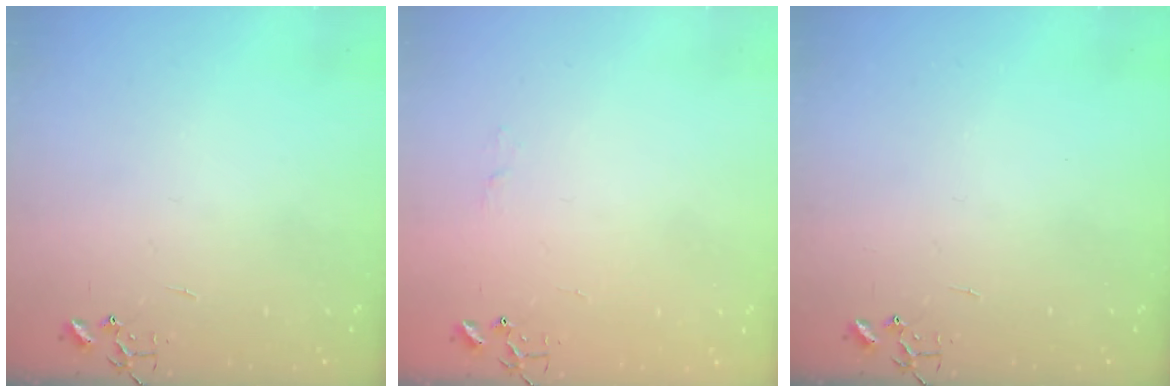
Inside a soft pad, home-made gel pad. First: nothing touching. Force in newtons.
{"total": 3.9, "press": 3.9, "slide": 0.5}
{"total": 0.0}